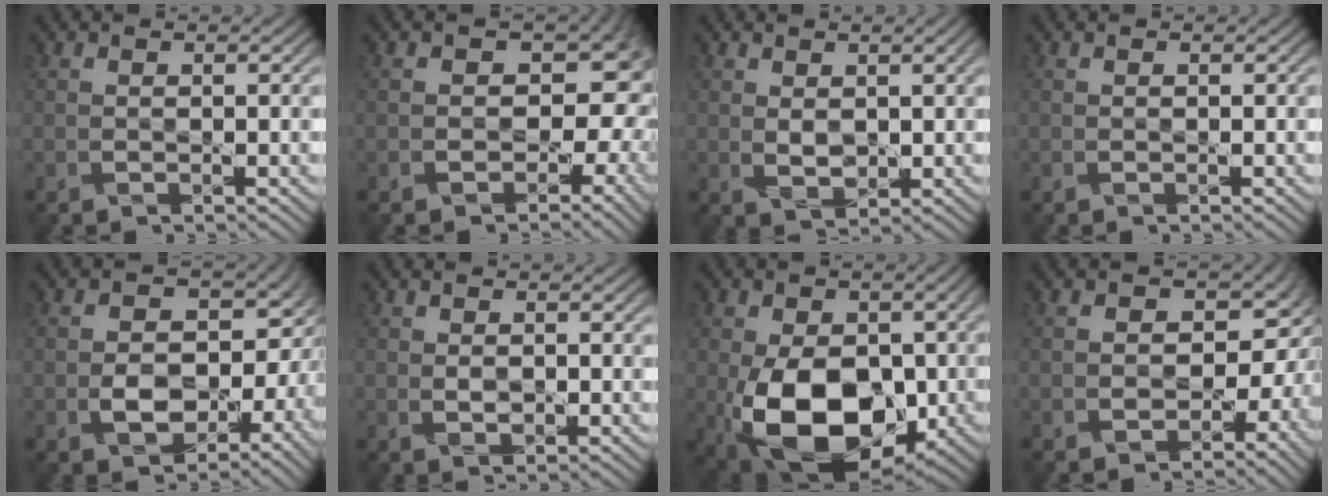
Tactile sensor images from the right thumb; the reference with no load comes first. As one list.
[{"total": 8.7, "force": [-1.4, 6.8, 5.3], "torque": [-0.034, -0.019, -0.016]}, {"total": 3.2, "force": [1.2, 1.8, 2.3], "torque": [-0.047, -0.003, 0.022]}, {"total": 0.0}, {"total": 7.1, "force": [-1.0, 5.7, 4.1], "torque": [-0.061, -0.026, -0.026]}, {"total": 1.7, "force": [0.6, 1.1, 1.3], "torque": [-0.025, -0.004, 0.012]}, {"total": 15.2, "force": [-3.6, 9.5, 11.4], "torque": [-0.196, -0.037, -0.053]}, {"total": 7.1, "force": [-0.3, 6.0, 3.8], "torque": [-0.020, -0.021, -0.001]}]